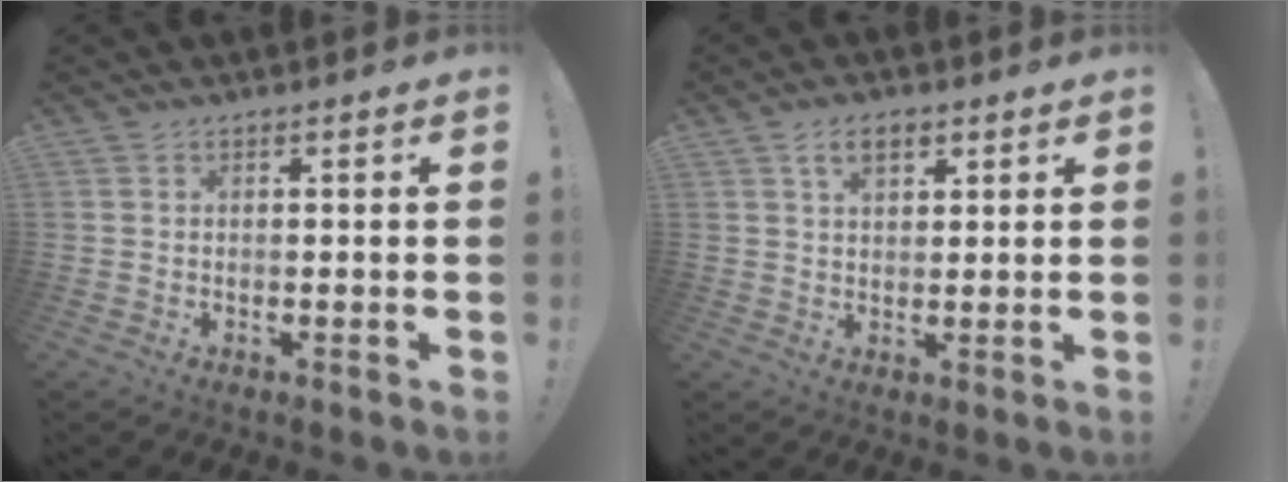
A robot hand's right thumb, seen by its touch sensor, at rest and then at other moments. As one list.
[{"total": 5.7, "force": [3.0, 3.1, 3.7], "torque": [-0.063, 0.000, 0.055]}]